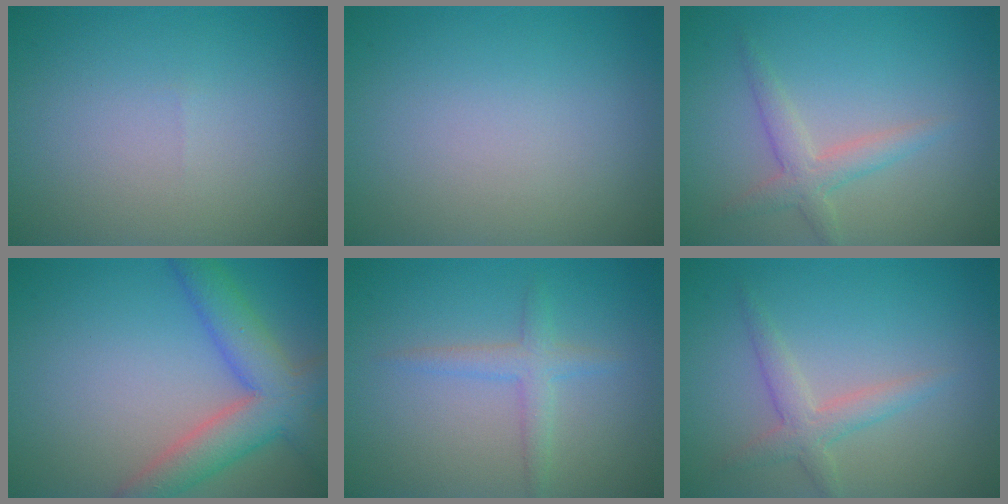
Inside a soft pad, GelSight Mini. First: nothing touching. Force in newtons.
{"total": 0.0}
{"total": 2.4, "press": 2.4, "slide": 0.1}
{"total": 6.4, "press": 6.4, "slide": 0.4}
{"total": 2.0, "press": 2.0, "slide": 0.1}
{"total": 2.4, "press": 2.4, "slide": 0.1}